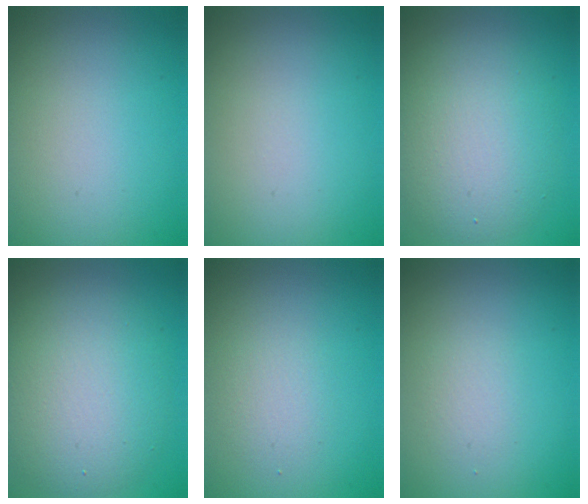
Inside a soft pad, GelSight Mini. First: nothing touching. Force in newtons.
{"total": 0.0}
{"total": 5.6, "press": 5.6, "slide": 0.2}
{"total": 6.8, "press": 6.8, "slide": 0.6}
{"total": 1.6, "press": 1.6, "slide": 0.1}
{"total": 1.2, "press": 1.2, "slide": 0.0}